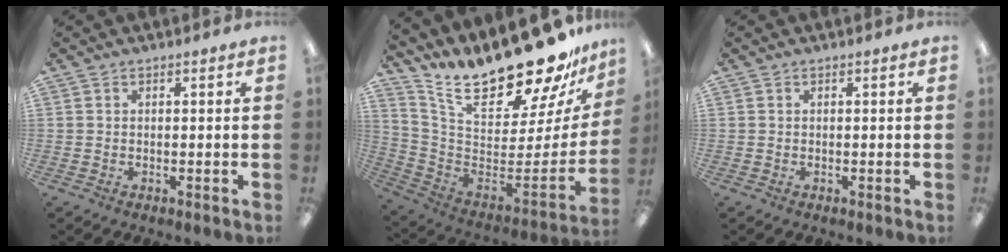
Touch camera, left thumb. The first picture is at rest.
{"total": 22.7, "force": [18.4, 6.4, 11.6], "torque": [-0.179, -0.148, 0.307]}
{"total": 0.0}